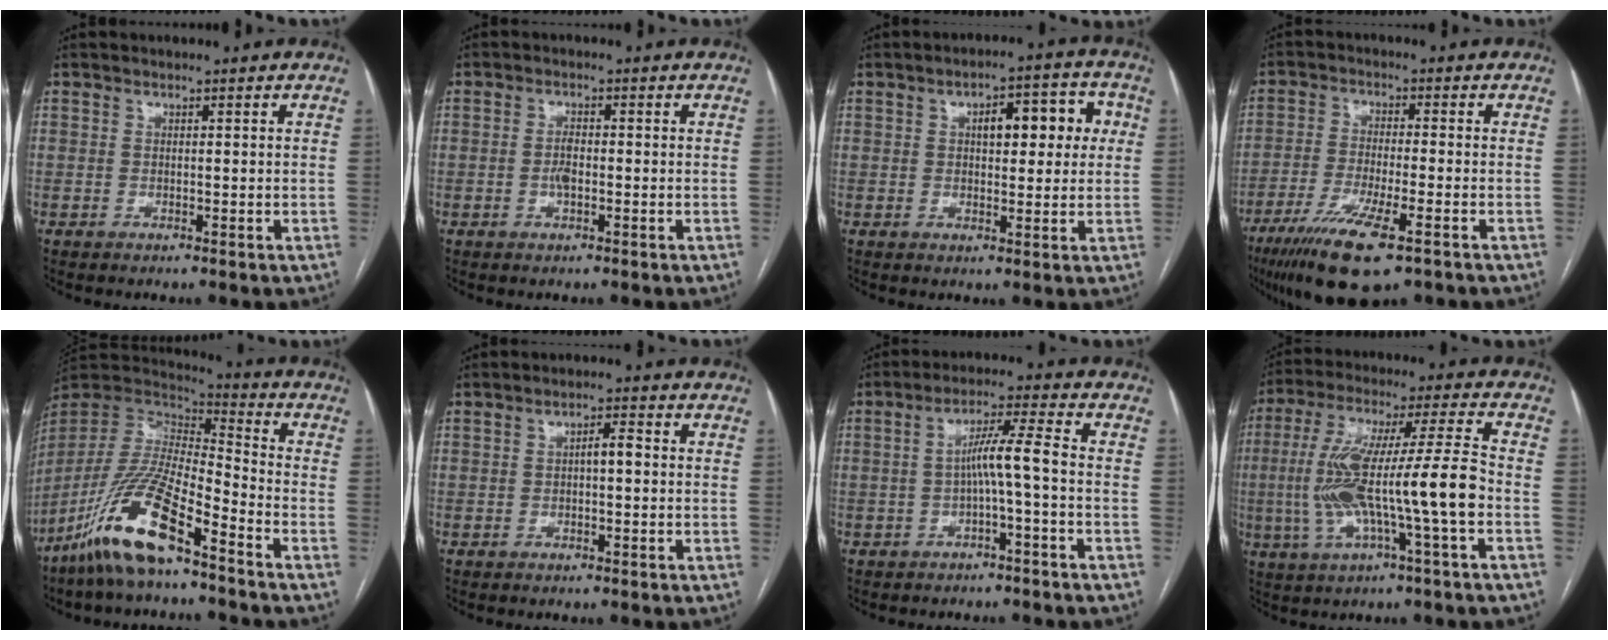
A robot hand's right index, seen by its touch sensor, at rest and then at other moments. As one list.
[{"total": 2.2, "force": [-0.5, 0.8, 1.9], "torque": [-0.041, 0.001, -0.008]}, {"total": 8.3, "force": [1.9, 3.3, 7.4], "torque": [-0.093, 0.031, 0.026]}, {"total": 12.1, "force": [-7.3, 1.9, 9.5], "torque": [-0.173, -0.030, -0.119]}, {"total": 15.9, "force": [-10.5, 2.6, 11.7], "torque": [-0.249, -0.018, -0.200]}, {"total": 2.4, "force": [0.0, 0.7, 2.3], "torque": [-0.037, 0.008, 0.000]}, {"total": 5.9, "force": [-1.1, -0.4, 5.8], "torque": [-0.101, 0.023, -0.017]}, {"total": 15.4, "force": [-2.9, 0.4, 15.1], "torque": [-0.293, 0.019, -0.051]}]